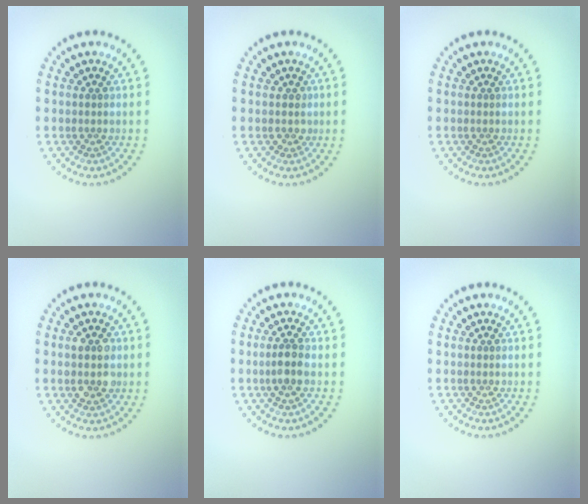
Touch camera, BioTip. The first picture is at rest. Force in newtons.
{"total": 0.7, "press": 0.5, "slide": 0.4}
{"total": 0.0}
{"total": 2.7, "press": 2.7, "slide": 0.3}
{"total": 1.8, "press": 1.7, "slide": 0.7}
{"total": 0.0}